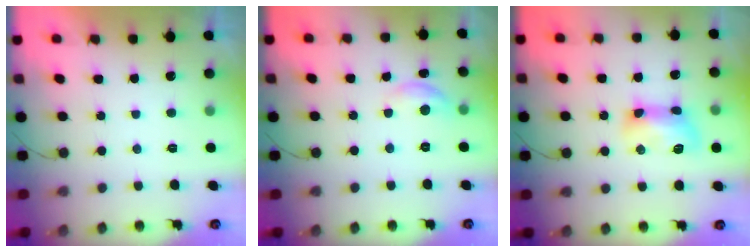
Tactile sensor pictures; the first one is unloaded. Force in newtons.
{"total": 6.9, "press": 6.9, "slide": 0.5}
{"total": 9.6, "press": 9.6, "slide": 1.1}